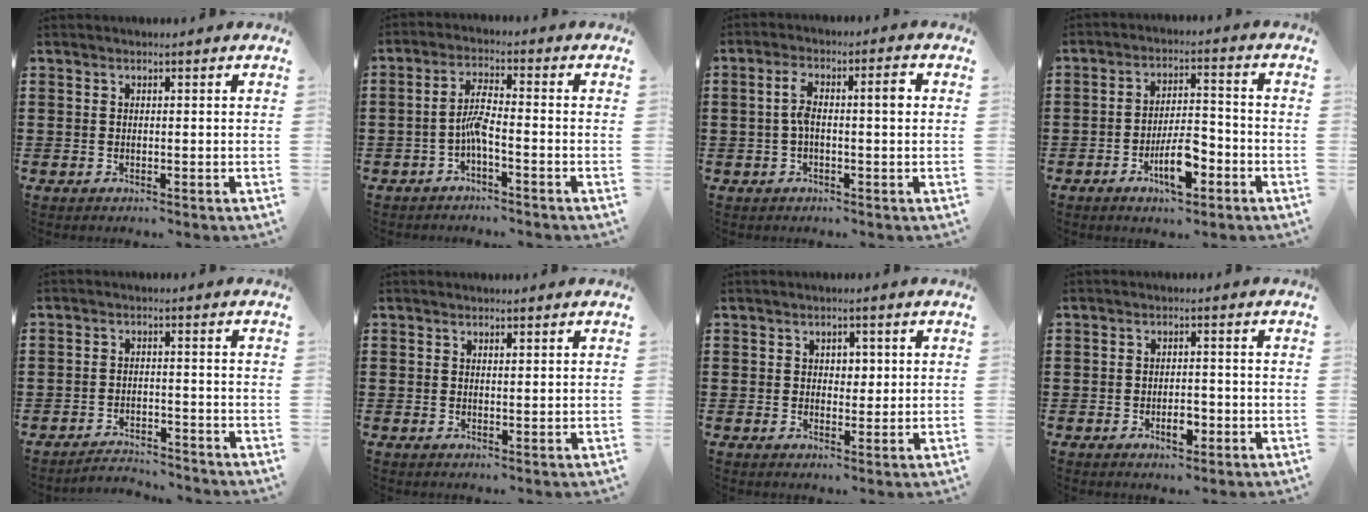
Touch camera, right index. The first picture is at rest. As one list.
[{"total": 4.4, "force": [-1.8, 0.7, 3.9], "torque": [-0.087, 0.002, -0.040]}, {"total": 5.3, "force": [0.2, 1.4, 5.1], "torque": [-0.102, 0.007, -0.004]}, {"total": 7.4, "force": [-3.6, 2.6, 5.9], "torque": [-0.114, 0.004, -0.066]}, {"total": 3.0, "force": [-3.0, 0.3, 0.1], "torque": [-0.009, 0.000, -0.064]}, {"total": 0.6, "force": [0.5, 0.2, 0.4], "torque": [-0.008, 0.001, 0.009]}, {"total": 2.1, "force": [0.5, 1.6, 1.2], "torque": [-0.020, 0.007, 0.006]}, {"total": 3.4, "force": [-1.5, 1.5, 2.6], "torque": [-0.045, 0.006, -0.026]}]